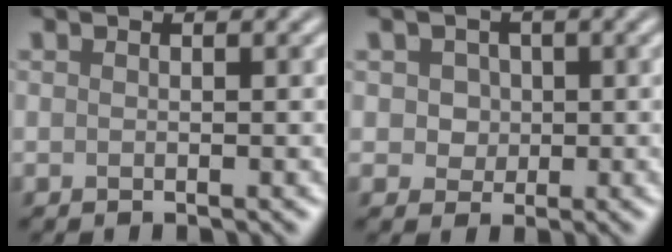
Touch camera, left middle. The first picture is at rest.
{"total": 2.9, "force": [1.0, 2.4, 1.3], "torque": [-0.020, 0.012, 0.013]}